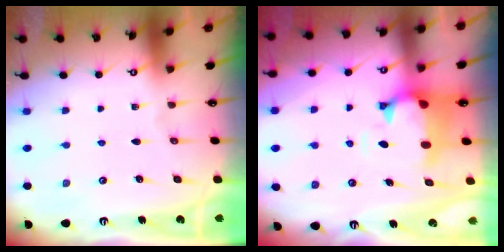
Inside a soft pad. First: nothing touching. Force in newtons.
{"total": 1.2, "press": 0.1, "slide": 1.2}